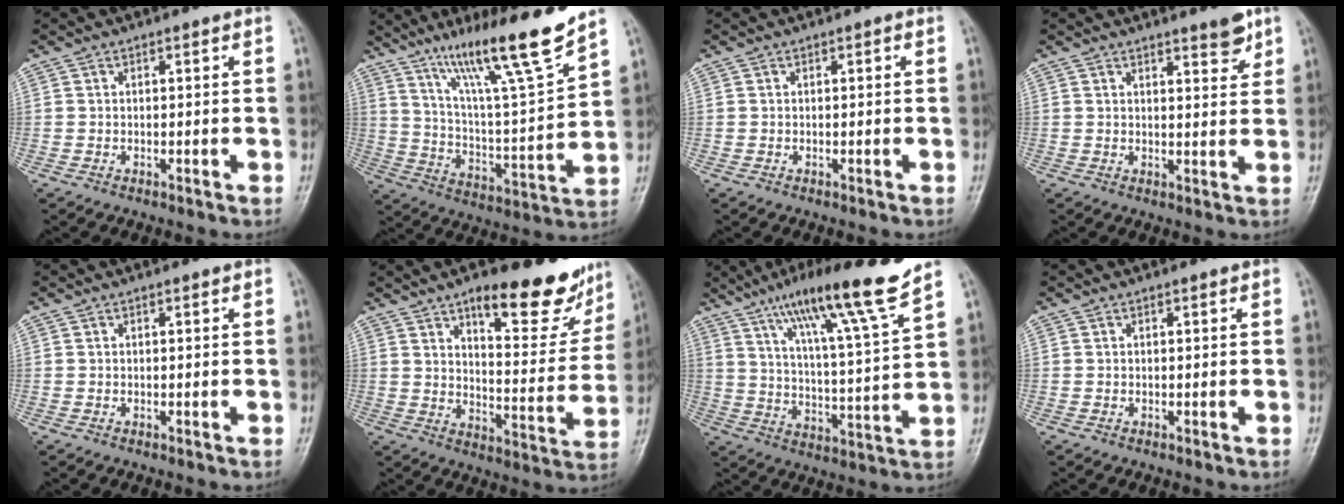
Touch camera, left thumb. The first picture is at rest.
{"total": 18.2, "force": [13.0, 0.7, 12.7], "torque": [-0.192, -0.073, 0.225]}
{"total": 0.0}
{"total": 4.2, "force": [3.0, 1.2, 2.7], "torque": [-0.023, -0.021, 0.040]}
{"total": 0.0}
{"total": 18.4, "force": [12.4, 6.3, 12.0], "torque": [-0.105, -0.072, 0.179]}
{"total": 16.8, "force": [11.8, 0.2, 11.9], "torque": [-0.185, -0.057, 0.195]}
{"total": 0.0}